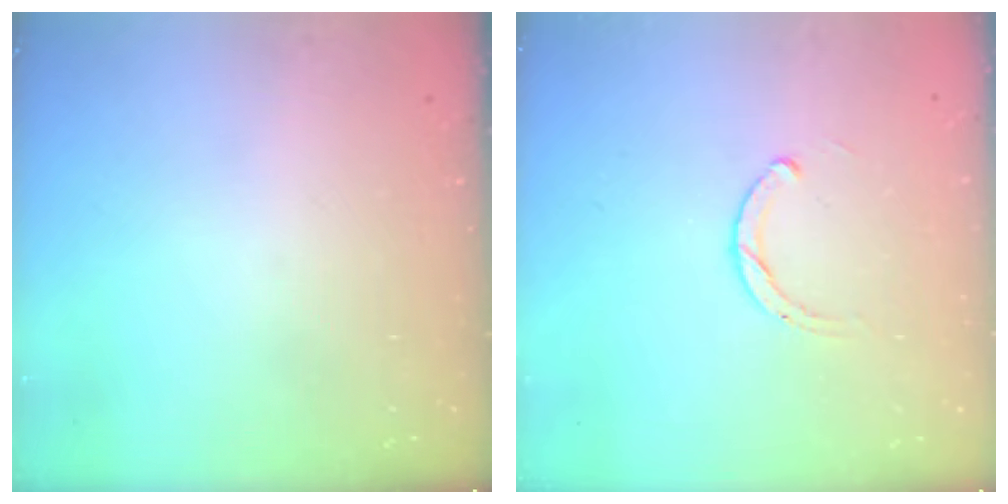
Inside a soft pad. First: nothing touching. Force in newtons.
{"total": 1.8, "press": 1.8, "slide": 0.2}